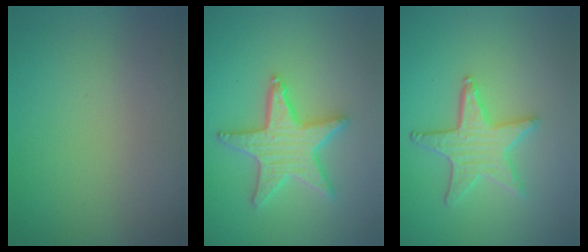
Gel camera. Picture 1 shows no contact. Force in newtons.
{"total": 5.2, "press": 5.1, "slide": 1.0}
{"total": 4.0, "press": 3.6, "slide": 1.9}